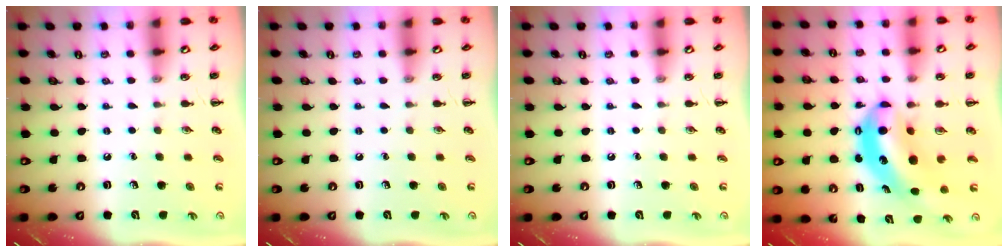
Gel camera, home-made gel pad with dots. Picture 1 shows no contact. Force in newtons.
{"total": 0.0}
{"total": 0.0}
{"total": 8.5, "press": 8.2, "slide": 2.2}